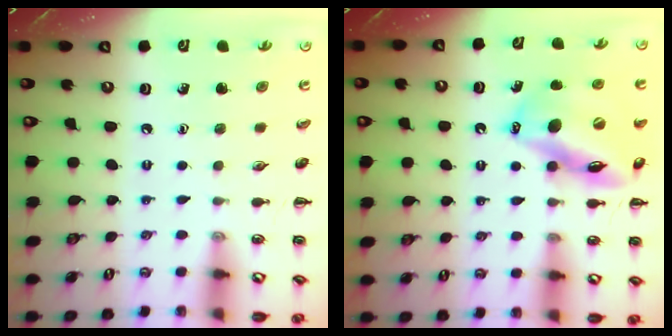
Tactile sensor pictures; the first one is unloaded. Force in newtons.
{"total": 15.5, "press": 14.9, "slide": 4.2}